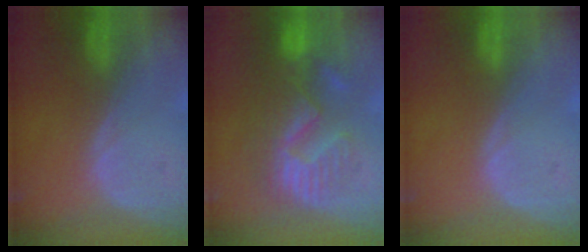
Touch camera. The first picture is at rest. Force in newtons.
{"total": 10.2, "press": 9.7, "slide": 3.1}
{"total": 0.0}